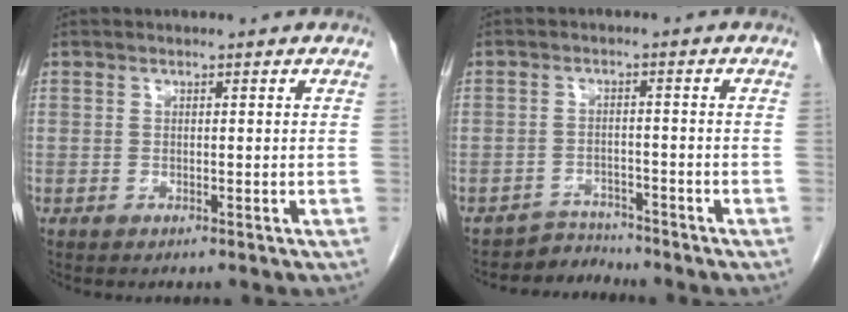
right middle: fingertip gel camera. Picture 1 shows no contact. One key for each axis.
{"total": 3.3, "fx": -2.9, "fy": 0.3, "fz": -1.4, "tx": 0.031, "ty": -0.001, "tz": -0.048}